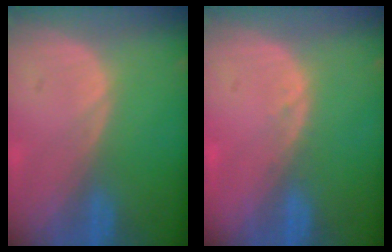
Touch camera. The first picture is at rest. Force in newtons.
{"total": 1.0, "press": 0.9, "slide": 0.3}